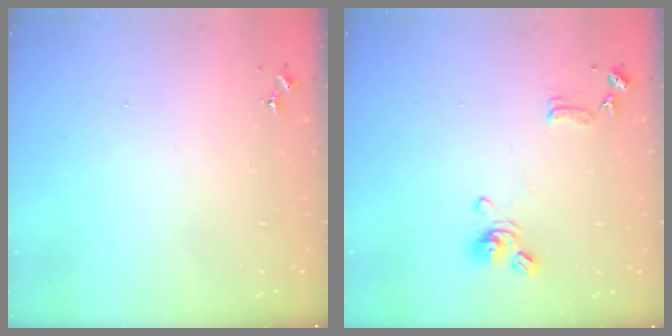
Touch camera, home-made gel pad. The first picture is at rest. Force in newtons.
{"total": 9.8, "press": 9.7, "slide": 1.7}